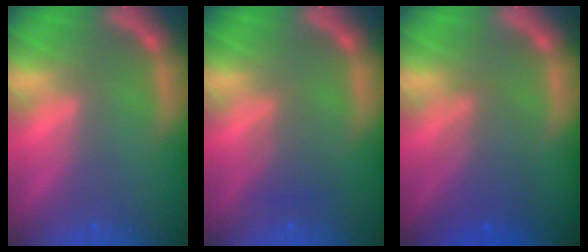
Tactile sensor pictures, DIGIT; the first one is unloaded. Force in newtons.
{"total": 2.0}
{"total": 4.0}